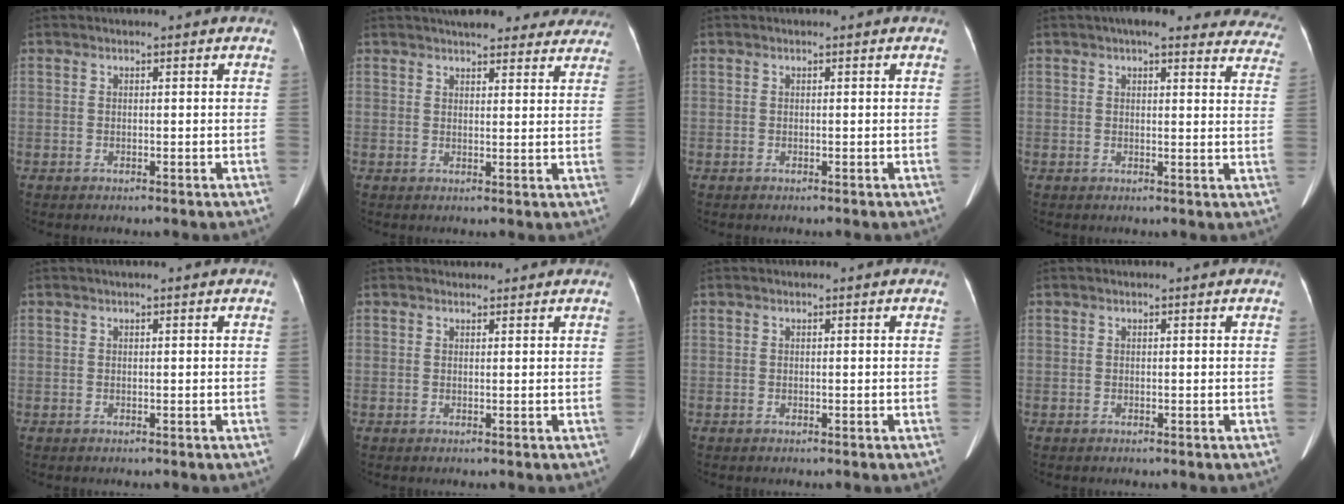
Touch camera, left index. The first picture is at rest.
{"total": 15.4, "force": [13.7, 4.3, 5.7], "torque": [-0.052, 0.024, 0.160]}
{"total": 0.0}
{"total": 18.8, "force": [16.8, 4.6, 7.0], "torque": [-0.054, -0.004, 0.172]}
{"total": 0.0}
{"total": 1.1, "force": [1.1, 0.4, -0.1], "torque": [-0.006, 0.010, 0.018]}
{"total": 0.0}
{"total": 0.0}